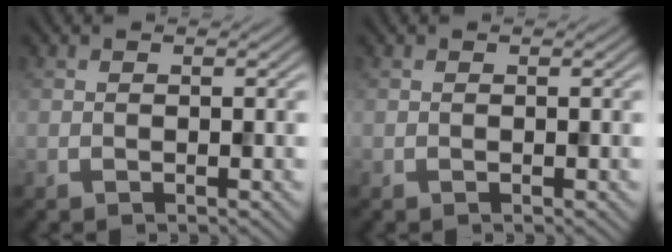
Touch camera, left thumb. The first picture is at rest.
{"total": 0.0}